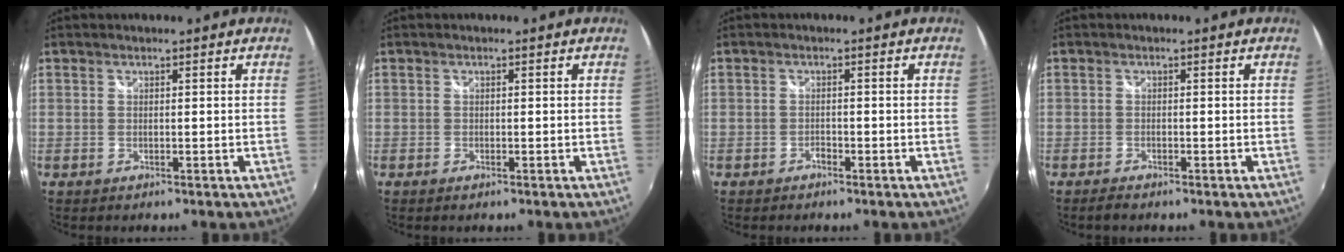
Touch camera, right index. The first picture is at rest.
{"total": 0.6, "force": [-0.4, 0.3, 0.3], "torque": [-0.006, -0.004, -0.010]}
{"total": 1.0, "force": [-0.8, 0.5, 0.3], "torque": [-0.007, 0.000, -0.016]}
{"total": 1.6, "force": [-1.3, 0.4, 0.8], "torque": [-0.017, -0.005, -0.025]}